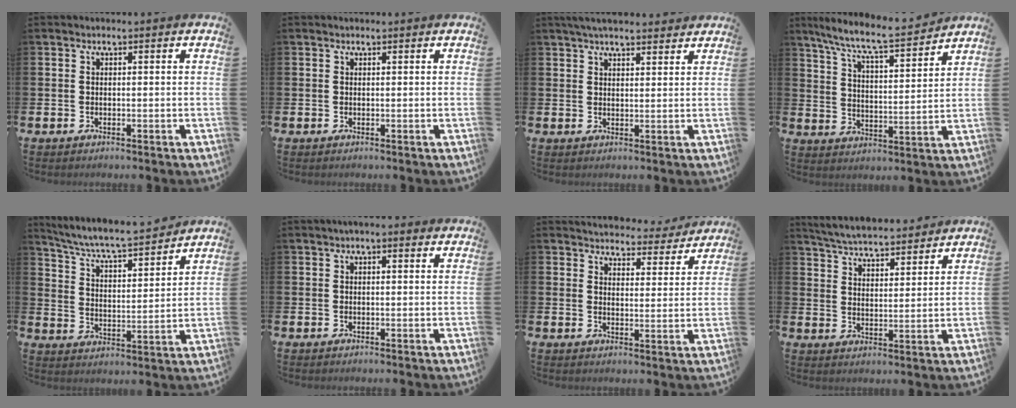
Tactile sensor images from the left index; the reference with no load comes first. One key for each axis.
{"total": 0.0}
{"total": 3.8, "fx": 3.5, "fy": 0.8, "fz": 1.3, "tx": -0.025, "ty": -0.010, "tz": 0.064}
{"total": 8.5, "fx": 7.7, "fy": 0.6, "fz": 3.5, "tx": -0.098, "ty": -0.051, "tz": 0.131}
{"total": 6.7, "fx": 6.3, "fy": 0.4, "fz": 2.1, "tx": -0.071, "ty": -0.052, "tz": 0.105}
{"total": 1.4, "fx": 1.2, "fy": 0.3, "fz": 0.8, "tx": -0.003, "ty": -0.001, "tz": 0.018}
{"total": 4.4, "fx": 4.3, "fy": 1.0, "fz": 0.0, "tx": -0.002, "ty": -0.039, "tz": 0.072}
{"total": 5.7, "fx": 5.6, "fy": 0.6, "fz": 0.8, "tx": -0.036, "ty": -0.037, "tz": 0.099}